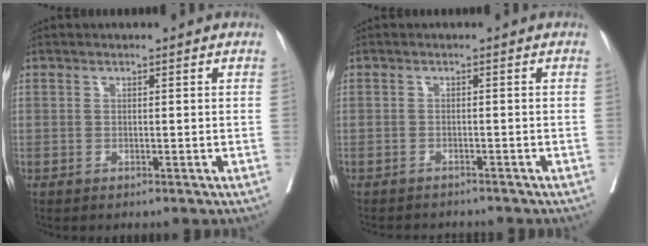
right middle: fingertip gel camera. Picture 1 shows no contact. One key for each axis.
{"total": 5.4, "fx": -5.1, "fy": 1.2, "fz": 1.4, "tx": -0.012, "ty": -0.004, "tz": -0.069}